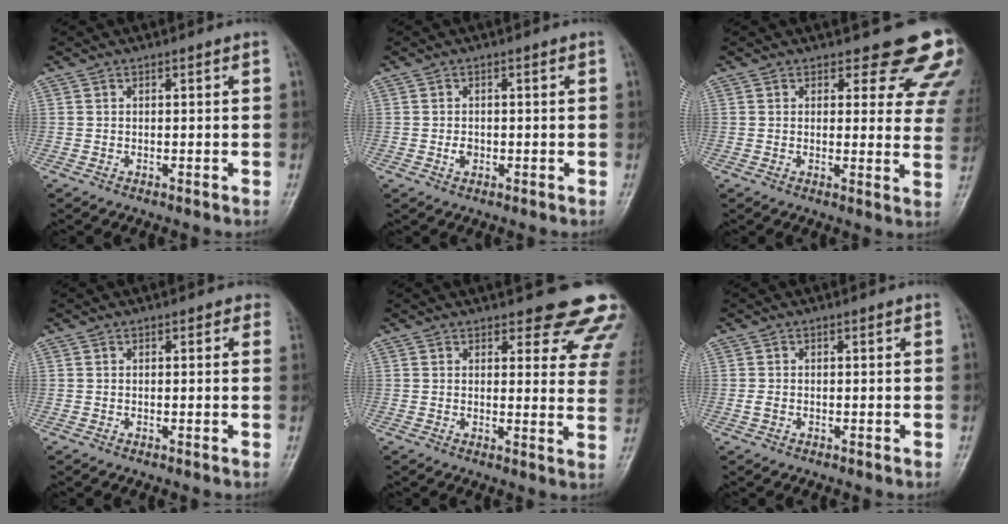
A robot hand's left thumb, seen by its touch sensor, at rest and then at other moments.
{"total": 1.5, "force": [-0.2, 1.1, 1.0], "torque": [-0.008, 0.001, 0.002]}
{"total": 12.8, "force": [11.2, 4.8, 3.9], "torque": [0.009, -0.080, 0.101]}
{"total": 1.3, "force": [1.0, 0.8, 0.3], "torque": [0.013, -0.003, -0.004]}
{"total": 13.9, "force": [11.9, 4.6, 5.4], "torque": [-0.009, -0.075, 0.110]}
{"total": 1.1, "force": [-0.1, 0.7, 0.9], "torque": [-0.015, 0.003, 0.004]}